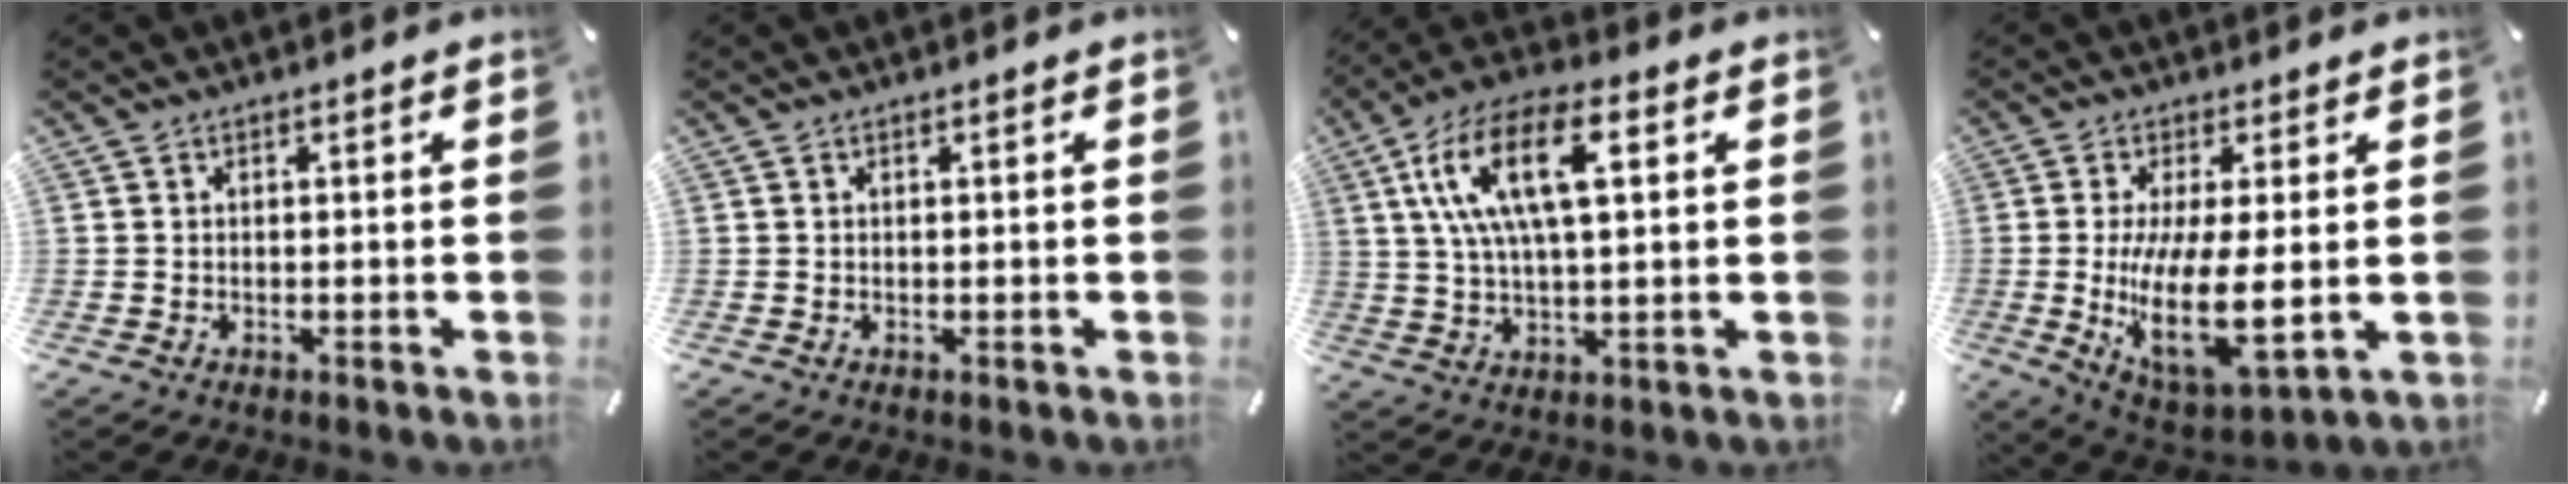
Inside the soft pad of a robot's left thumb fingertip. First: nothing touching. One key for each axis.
{"total": 0.0}
{"total": 15.4, "fx": 4.9, "fy": 6.9, "fz": 12.9, "tx": -0.267, "ty": 0.009, "tz": 0.080}
{"total": 16.0, "fx": 0.2, "fy": 6.5, "fz": 14.6, "tx": -0.275, "ty": -0.031, "tz": 0.007}